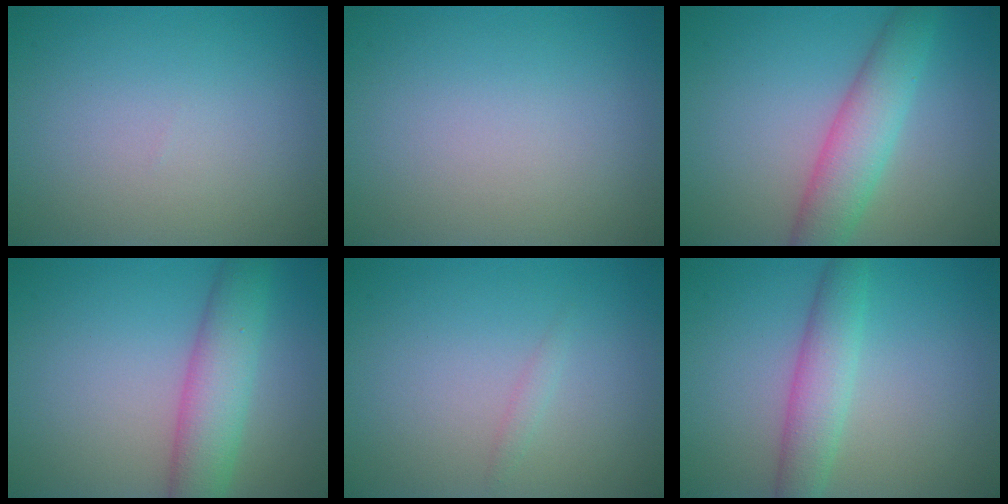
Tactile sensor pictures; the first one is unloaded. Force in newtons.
{"total": 0.0}
{"total": 4.9, "press": 4.9, "slide": 0.0}
{"total": 5.5, "press": 5.5, "slide": 0.1}
{"total": 0.7, "press": 0.7, "slide": 0.1}
{"total": 3.8, "press": 3.8, "slide": 0.1}